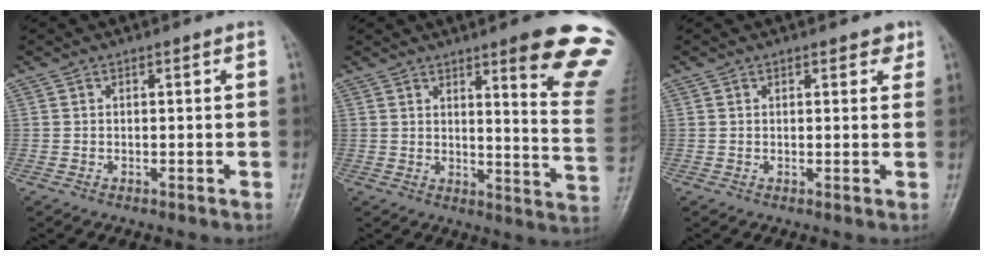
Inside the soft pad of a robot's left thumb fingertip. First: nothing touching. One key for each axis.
{"total": 16.7, "fx": 10.6, "fy": 2.0, "fz": 12.8, "tx": -0.125, "ty": -0.067, "tz": 0.124}
{"total": 2.1, "fx": 1.4, "fy": 1.1, "fz": 1.1, "tx": 0.002, "ty": -0.004, "tz": 0.013}